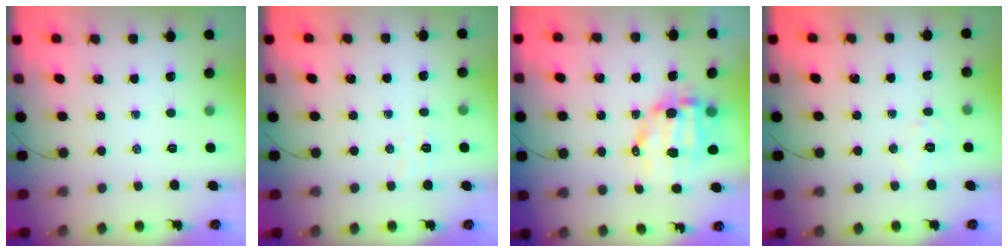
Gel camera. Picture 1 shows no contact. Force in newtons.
{"total": 3.9, "press": 3.8, "slide": 1.1}
{"total": 10.9, "press": 10.6, "slide": 2.3}
{"total": 5.7, "press": 5.6, "slide": 1.1}